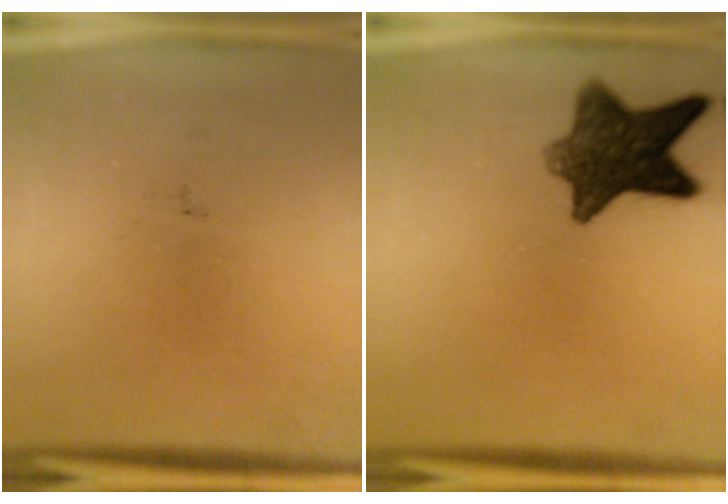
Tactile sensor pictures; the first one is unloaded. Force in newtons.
{"total": 10.5}